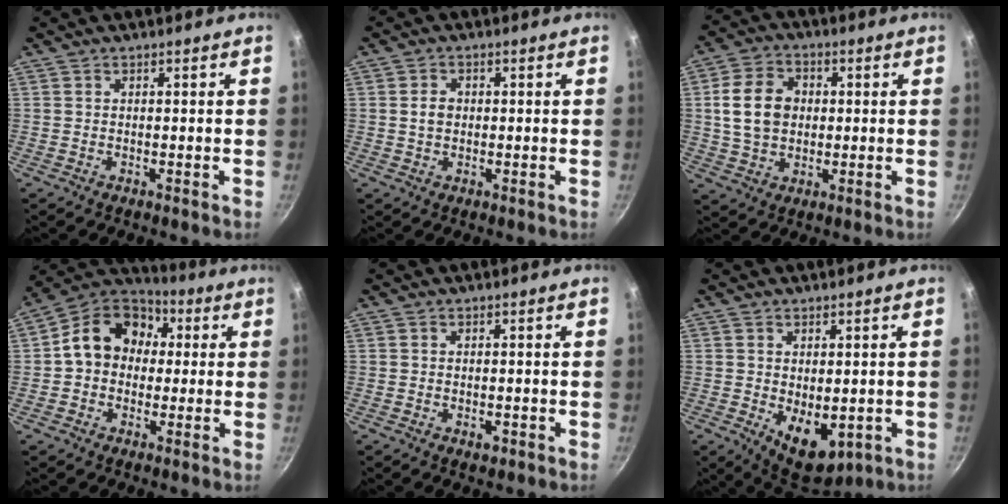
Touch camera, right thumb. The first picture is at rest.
{"total": 2.8, "force": [0.2, 2.1, 1.8], "torque": [-0.023, 0.006, 0.001]}
{"total": 10.9, "force": [1.2, 8.3, 6.9], "torque": [-0.107, 0.012, 0.016]}
{"total": 14.0, "force": [2.0, 11.3, 8.0], "torque": [-0.095, 0.033, 0.013]}
{"total": 1.6, "force": [-0.6, 1.0, 1.2], "torque": [-0.017, 0.000, -0.010]}
{"total": 8.3, "force": [-1.1, 5.1, 6.5], "torque": [-0.074, -0.016, 0.001]}